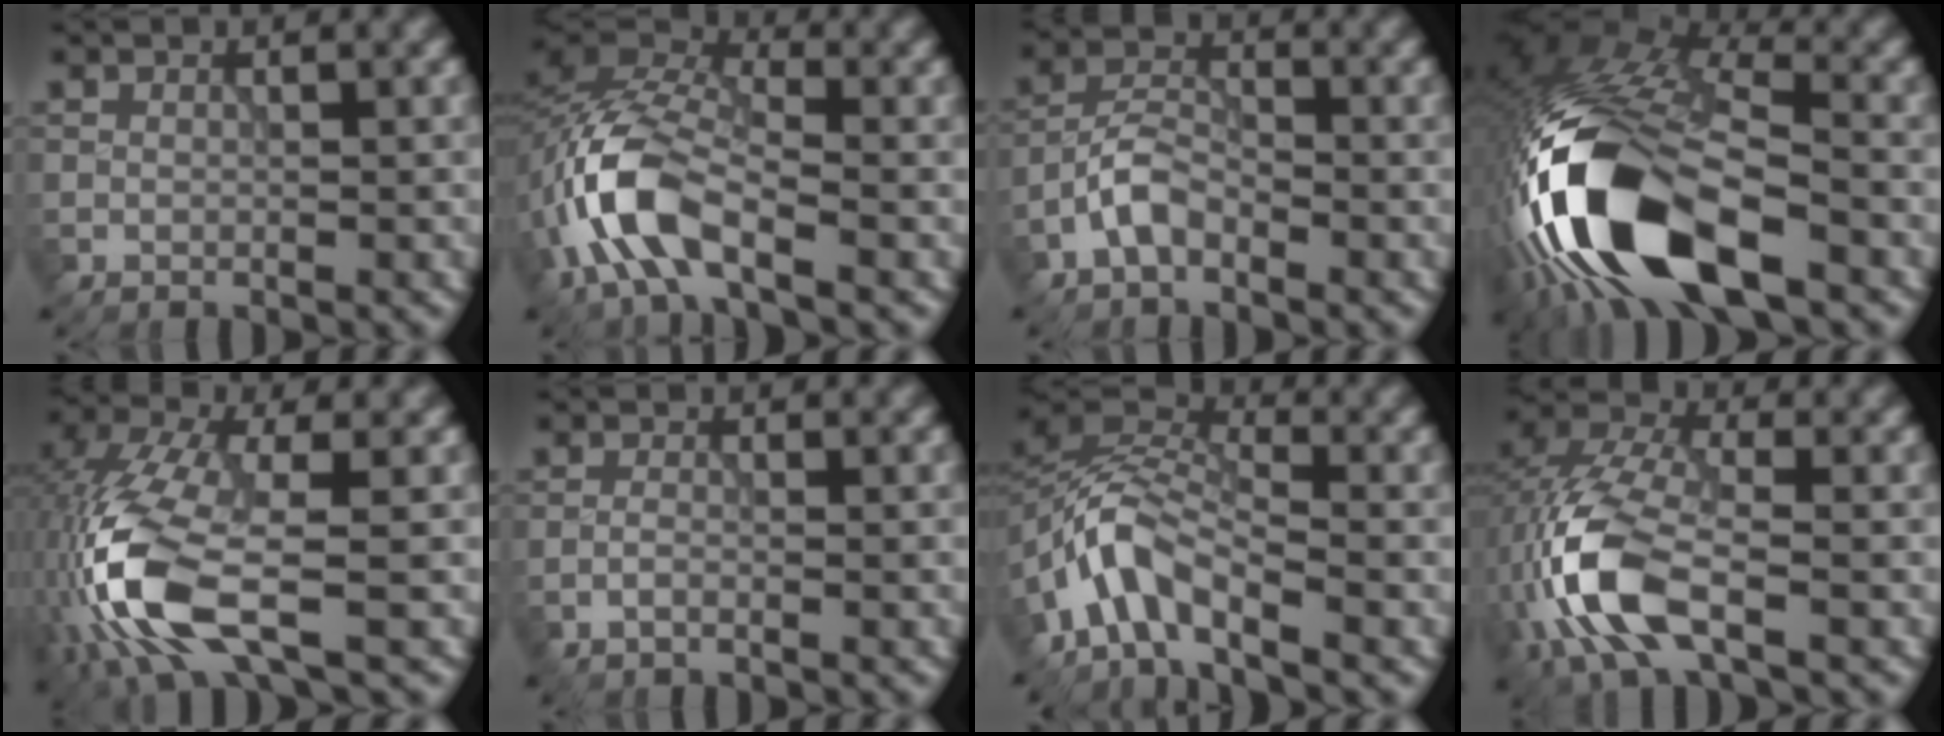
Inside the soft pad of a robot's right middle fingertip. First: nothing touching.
{"total": 7.7, "force": [-3.1, 3.7, 6.0], "torque": [-0.128, 0.012, -0.071]}
{"total": 3.0, "force": [-1.9, 1.4, 1.8], "torque": [-0.034, 0.013, -0.046]}
{"total": 15.6, "force": [-6.6, 7.0, 12.3], "torque": [-0.239, -0.018, -0.119]}
{"total": 9.9, "force": [-3.5, 4.0, 8.3], "torque": [-0.196, -0.003, -0.079]}
{"total": 0.6, "force": [-0.4, 0.2, 0.4], "torque": [-0.011, 0.003, -0.013]}
{"total": 5.2, "force": [-3.2, 2.1, 3.5], "torque": [-0.058, 0.009, -0.073]}
{"total": 8.2, "force": [-2.7, 3.9, 6.7], "torque": [-0.157, 0.012, -0.064]}